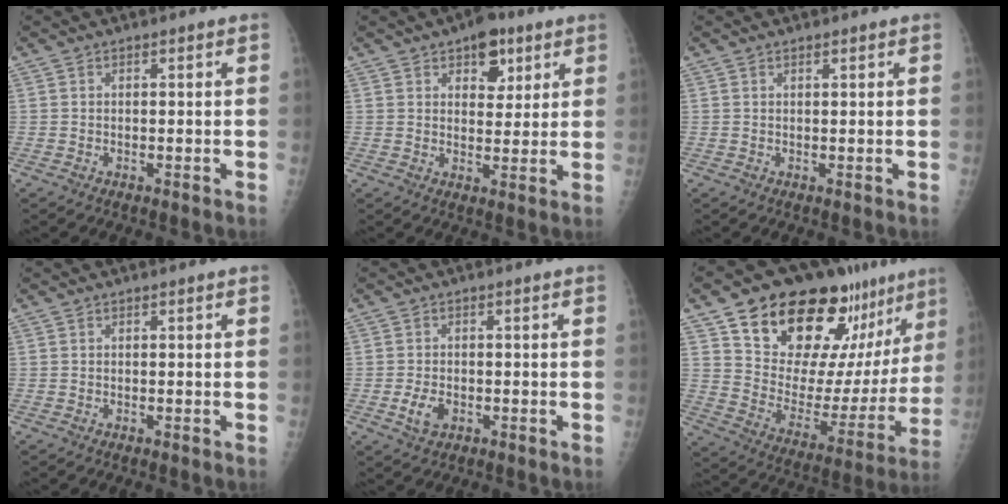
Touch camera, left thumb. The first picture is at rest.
{"total": 10.4, "force": [5.8, 5.7, 6.5], "torque": [-0.059, -0.024, 0.082]}
{"total": 0.7, "force": [0.5, 0.2, 0.3], "torque": [-0.005, -0.003, 0.008]}
{"total": 0.0}
{"total": 3.6, "force": [-1.1, 2.4, 2.4], "torque": [-0.044, 0.001, -0.017]}
{"total": 27.0, "force": [18.4, 11.4, 16.1], "torque": [-0.195, -0.078, 0.279]}